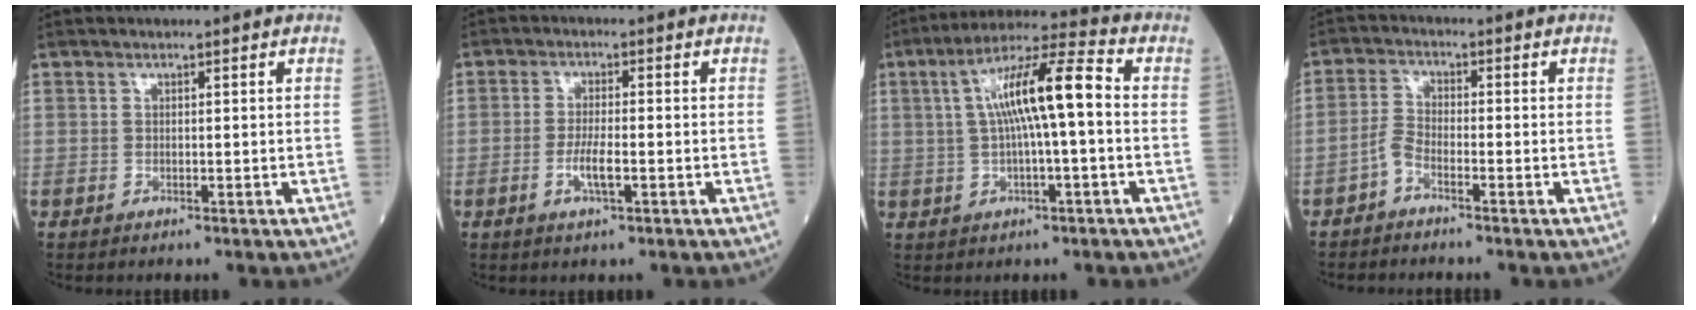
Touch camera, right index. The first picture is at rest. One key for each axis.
{"total": 3.8, "fx": -1.2, "fy": 0.6, "fz": 3.5, "tx": -0.067, "ty": -0.001, "tz": -0.023}
{"total": 11.5, "fx": 0.9, "fy": 1.2, "fz": 11.4, "tx": -0.205, "ty": 0.027, "tz": 0.013}
{"total": 2.6, "fx": -2.0, "fy": 0.5, "fz": 1.6, "tx": -0.042, "ty": 0.000, "tz": -0.046}